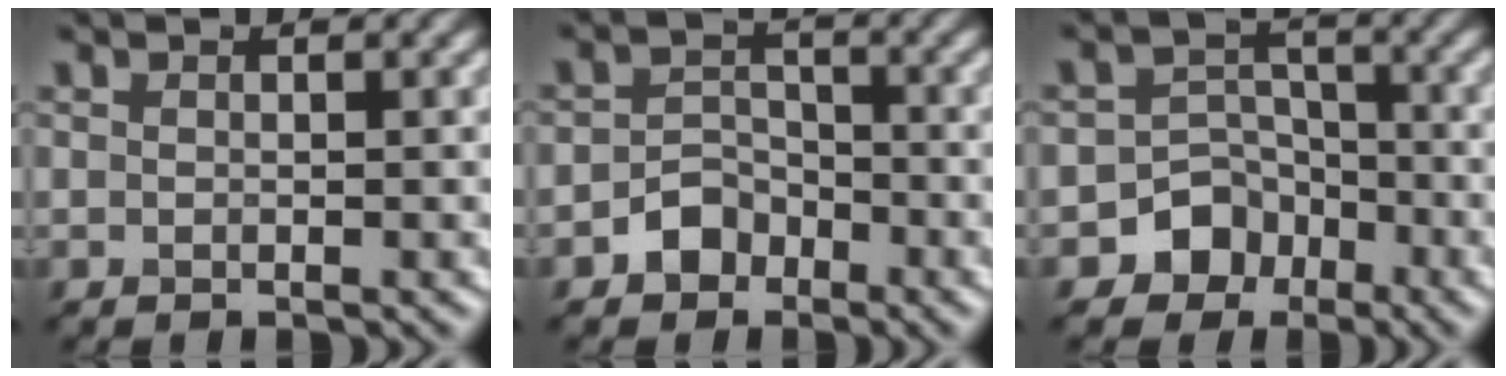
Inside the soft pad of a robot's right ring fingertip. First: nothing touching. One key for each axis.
{"total": 2.7, "fx": -1.7, "fy": 2.0, "fz": 0.8, "tx": -0.003, "ty": 0.010, "tz": -0.034}
{"total": 5.9, "fx": -3.4, "fy": 4.8, "fz": 0.8, "tx": 0.022, "ty": -0.001, "tz": -0.079}